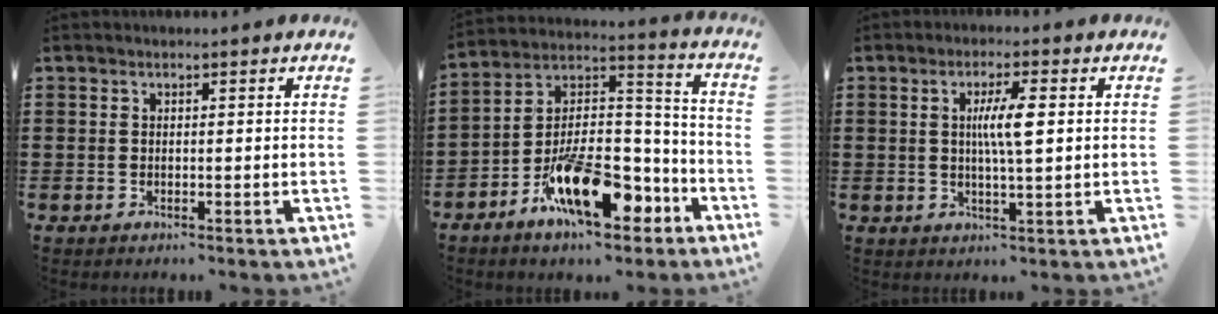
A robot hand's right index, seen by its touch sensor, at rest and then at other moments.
{"total": 15.0, "force": [-8.4, 6.9, 10.2], "torque": [-0.161, 0.032, -0.147]}
{"total": 5.2, "force": [0.8, 0.7, 5.1], "torque": [-0.097, 0.002, 0.010]}